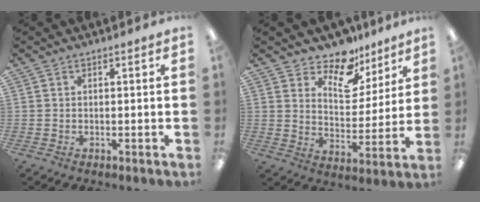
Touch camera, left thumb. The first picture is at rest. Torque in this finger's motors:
{"motor_torque": [0.25, 0.32, -0.16, -0.35, 0.08]}